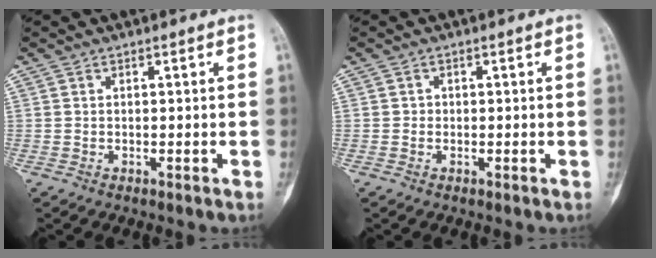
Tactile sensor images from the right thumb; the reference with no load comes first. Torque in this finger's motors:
{"motor_torque": [-0.53, -0.17, 0.10, -0.25, -0.03]}